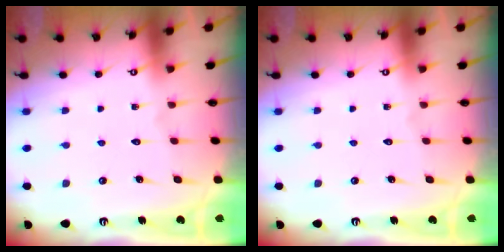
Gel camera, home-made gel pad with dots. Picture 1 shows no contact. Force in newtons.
{"total": 0.0}